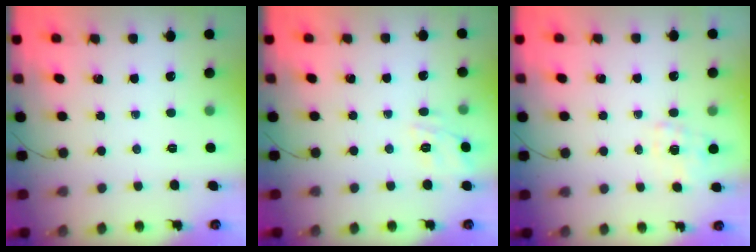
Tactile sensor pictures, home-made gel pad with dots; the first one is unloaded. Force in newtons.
{"total": 11.4, "press": 11.4, "slide": 1.0}
{"total": 2.3, "press": 2.1, "slide": 1.0}